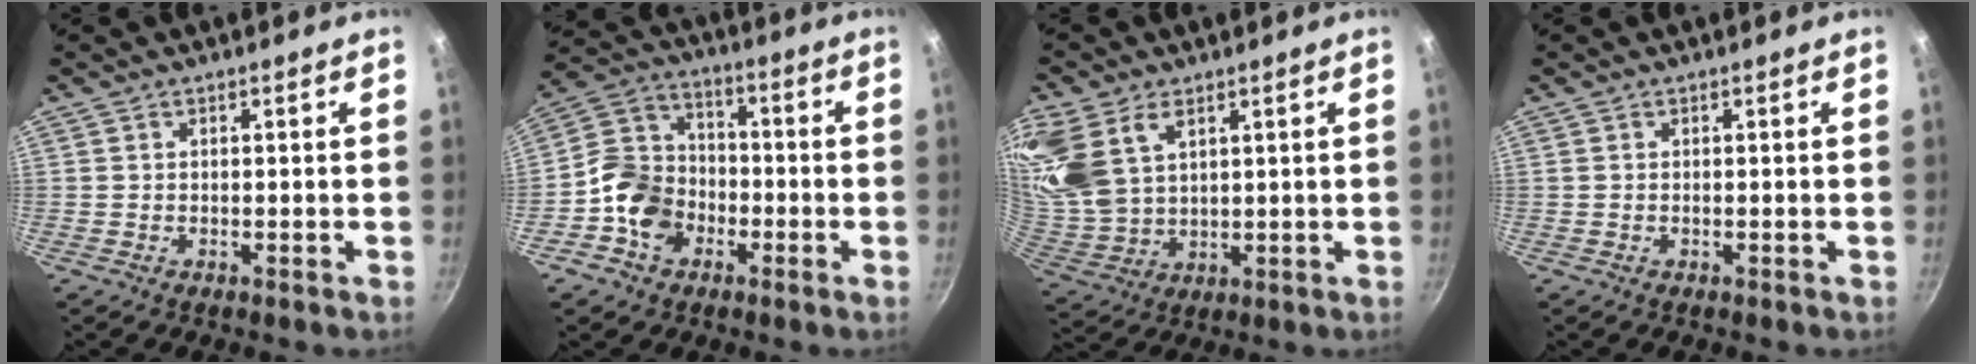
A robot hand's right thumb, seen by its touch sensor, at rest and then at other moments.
{"total": 11.5, "force": [-4.0, 9.0, 5.8], "torque": [-0.088, 0.038, -0.082]}
{"total": 17.3, "force": [7.0, 11.1, 11.2], "torque": [-0.273, -0.005, 0.149]}
{"total": 0.0}